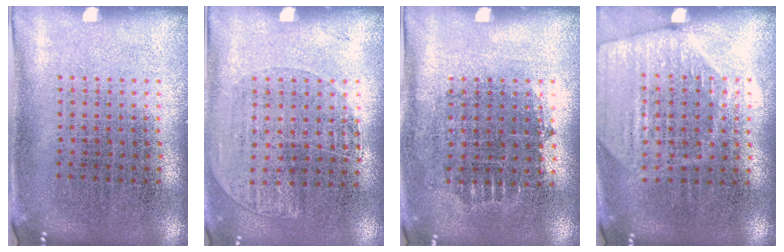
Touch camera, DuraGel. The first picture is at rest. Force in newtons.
{"total": 1.1, "press": 0.9, "slide": 0.5}
{"total": 0.7, "press": 0.7, "slide": 0.3}
{"total": 1.8, "press": 1.6, "slide": 0.7}